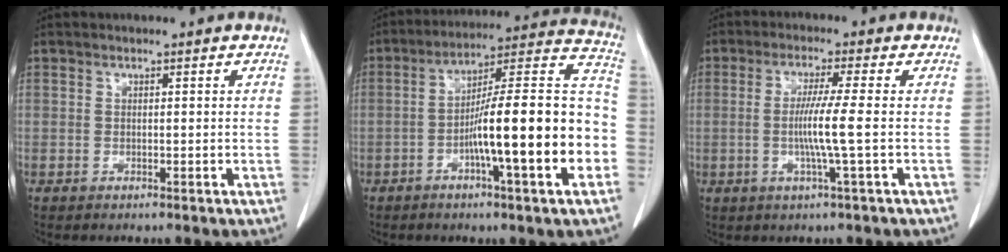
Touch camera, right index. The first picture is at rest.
{"total": 20.1, "force": [-5.0, 1.5, 19.4], "torque": [-0.248, 0.023, -0.076]}
{"total": 6.1, "force": [-0.7, -1.3, 5.9], "torque": [-0.114, -0.007, -0.016]}